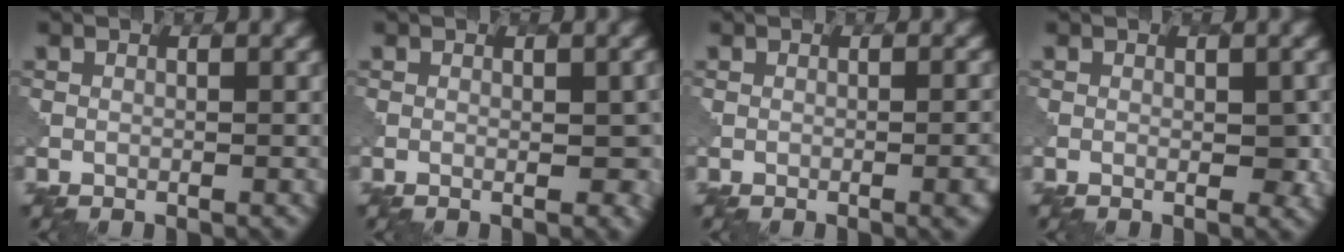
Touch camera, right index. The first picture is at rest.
{"total": 2.1, "force": [-0.3, 1.0, 1.9], "torque": [-0.017, -0.002, -0.002]}
{"total": 2.9, "force": [-0.8, 1.0, 2.6], "torque": [-0.022, 0.003, -0.009]}
{"total": 1.7, "force": [-0.2, 0.8, 1.5], "torque": [-0.015, -0.002, -0.003]}